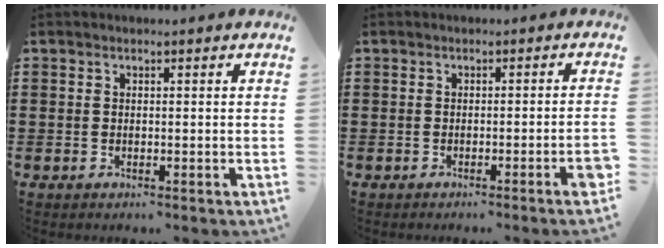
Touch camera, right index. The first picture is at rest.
{"total": 2.0, "force": [-1.1, -0.5, 1.6], "torque": [-0.026, -0.007, -0.021]}